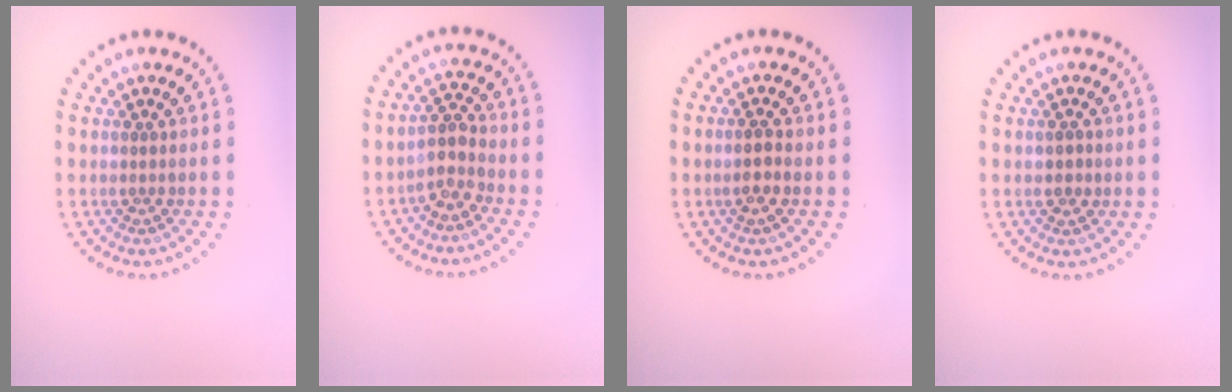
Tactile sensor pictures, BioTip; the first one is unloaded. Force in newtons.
{"total": 2.2, "press": 1.9, "slide": 1.2}
{"total": 1.0, "press": 0.9, "slide": 0.5}
{"total": 0.7, "press": 0.6, "slide": 0.4}